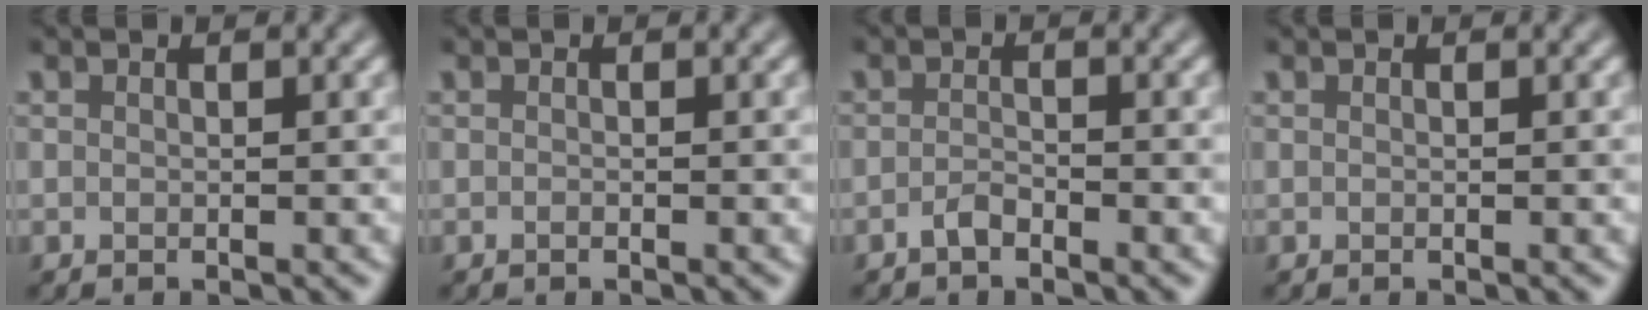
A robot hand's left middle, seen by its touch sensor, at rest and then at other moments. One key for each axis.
{"total": 0.0}
{"total": 1.2, "fx": -0.9, "fy": 0.4, "fz": 0.7, "tx": -0.015, "ty": 0.003, "tz": -0.019}
{"total": 0.0}